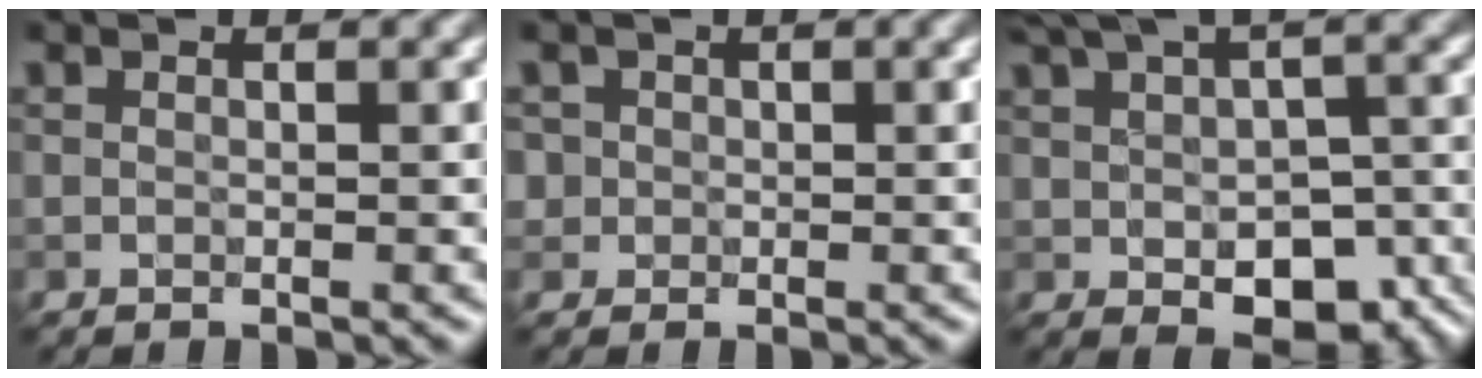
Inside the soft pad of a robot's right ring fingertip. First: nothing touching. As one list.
[{"total": 1.9, "force": [0.4, 1.8, 0.5], "torque": [0.000, 0.004, 0.010]}, {"total": 11.3, "force": [-1.1, 6.9, 8.8], "torque": [-0.138, -0.021, 0.026]}]